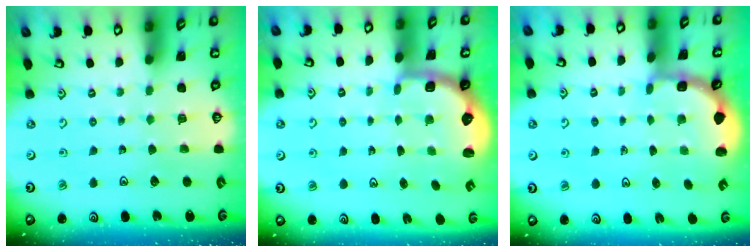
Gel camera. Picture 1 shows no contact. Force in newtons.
{"total": 2.6, "press": 2.1, "slide": 1.7}
{"total": 1.9, "press": 1.8, "slide": 0.4}